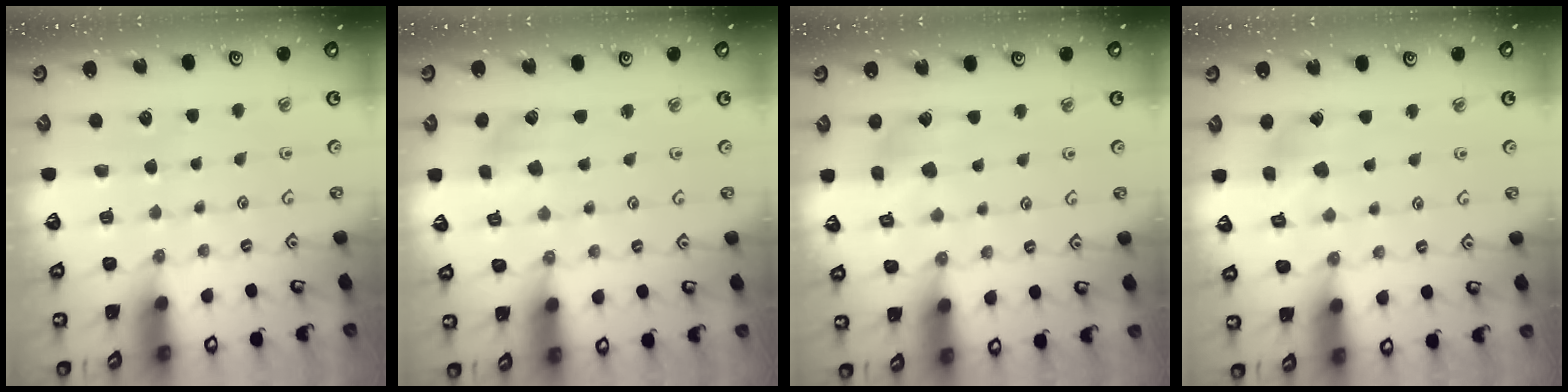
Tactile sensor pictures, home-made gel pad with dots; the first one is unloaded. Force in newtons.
{"total": 2.6, "press": 2.6, "slide": 0.5}
{"total": 7.3, "press": 7.2, "slide": 0.8}
{"total": 5.8, "press": 5.8, "slide": 0.5}